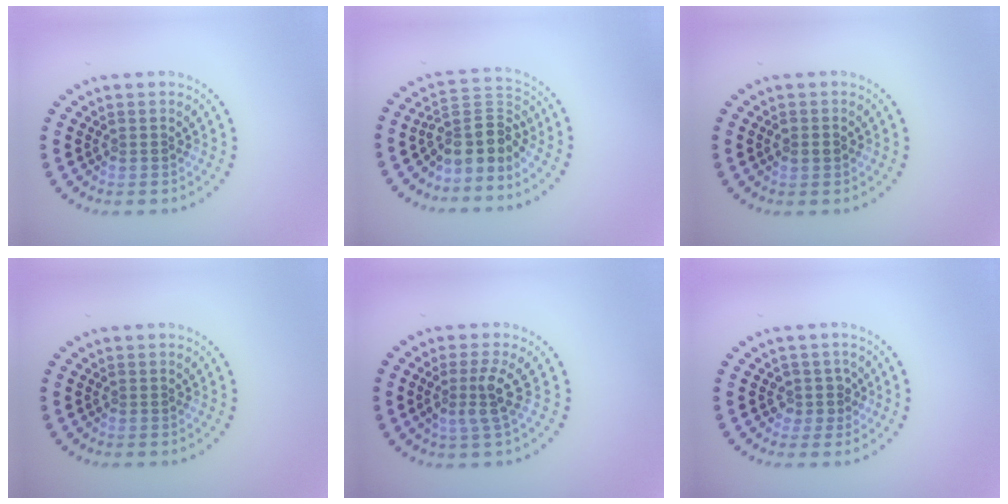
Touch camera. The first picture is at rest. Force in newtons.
{"total": 3.8, "press": 2.8, "slide": 2.5}
{"total": 1.3, "press": 1.3, "slide": 0.2}
{"total": 0.0}
{"total": 2.7, "press": 2.0, "slide": 1.8}
{"total": 1.7, "press": 1.4, "slide": 1.0}